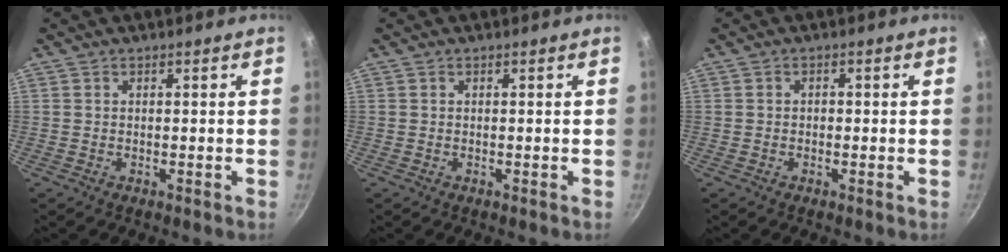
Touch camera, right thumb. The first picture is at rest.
{"total": 0.0}
{"total": 0.8, "force": [-0.3, 0.7, 0.3], "torque": [-0.004, 0.002, -0.006]}